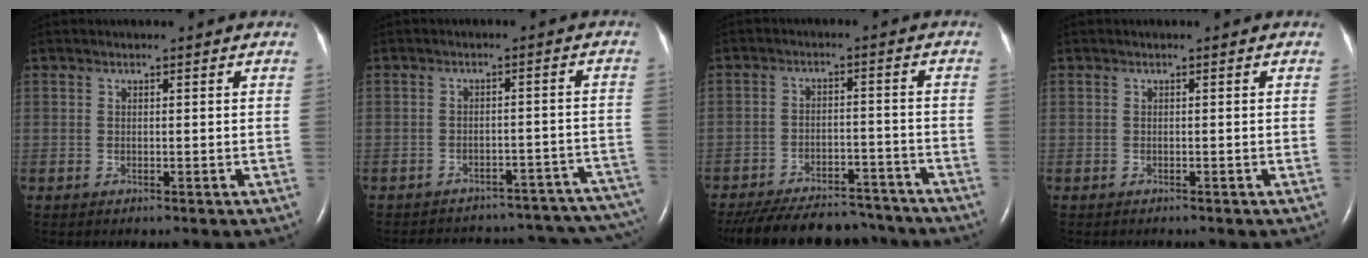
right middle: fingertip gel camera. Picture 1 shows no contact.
{"total": 24.0, "force": [-21.5, 6.8, 8.2], "torque": [-0.102, 0.016, -0.238]}
{"total": 18.6, "force": [-16.5, 5.8, 6.5], "torque": [-0.144, -0.011, -0.231]}
{"total": 0.7, "force": [-0.6, 0.2, 0.3], "torque": [-0.008, -0.001, -0.008]}